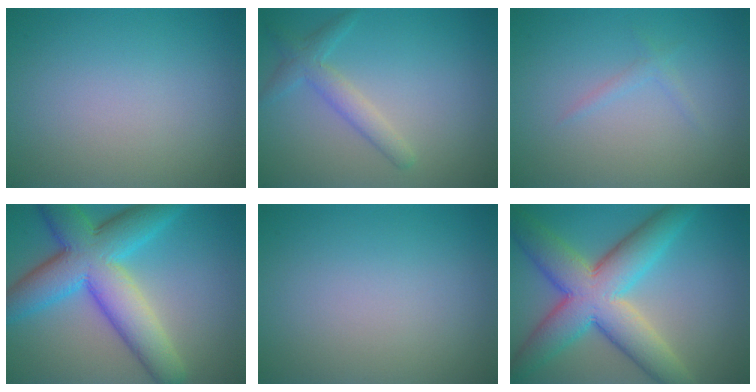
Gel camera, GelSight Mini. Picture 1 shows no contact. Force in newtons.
{"total": 2.5, "press": 2.5, "slide": 0.2}
{"total": 0.8, "press": 0.8, "slide": 0.0}
{"total": 10.5, "press": 10.5, "slide": 0.3}
{"total": 0.0}
{"total": 10.1, "press": 10.1, "slide": 0.5}